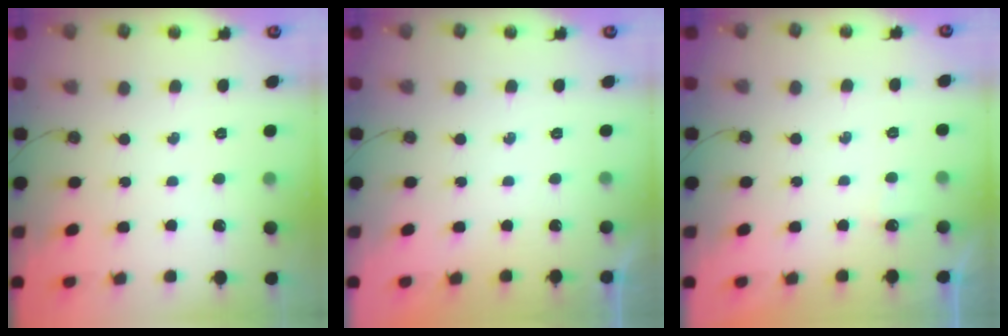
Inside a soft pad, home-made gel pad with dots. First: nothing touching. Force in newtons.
{"total": 0.0}
{"total": 2.7, "press": 2.6, "slide": 0.8}